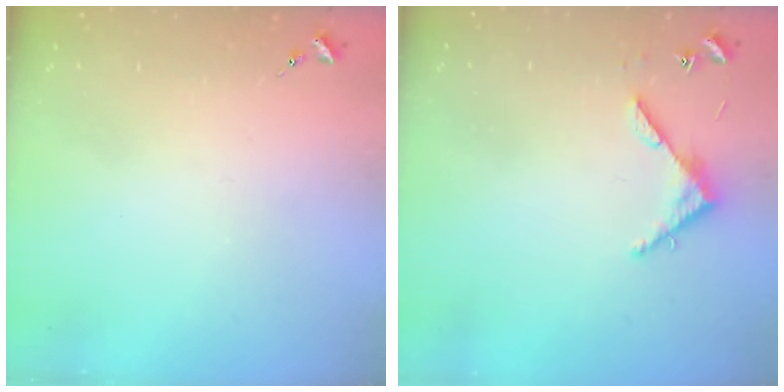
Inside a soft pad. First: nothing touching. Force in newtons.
{"total": 5.0, "press": 5.0, "slide": 0.4}